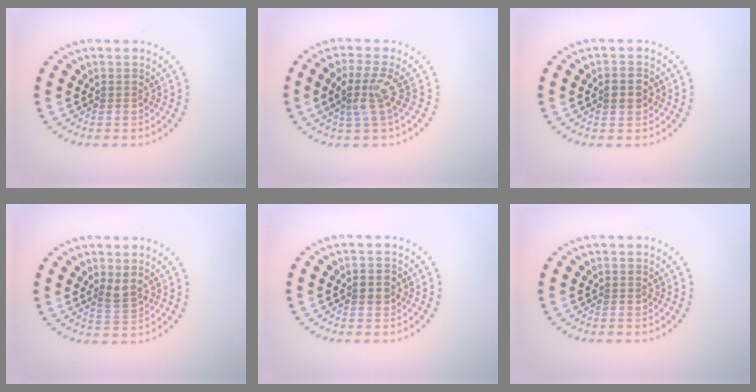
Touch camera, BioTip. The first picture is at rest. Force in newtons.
{"total": 2.9, "press": 2.2, "slide": 1.8}
{"total": 2.4, "press": 2.4, "slide": 0.0}
{"total": 1.7, "press": 1.4, "slide": 1.0}
{"total": 1.3, "press": 1.3, "slide": 0.1}
{"total": 0.0}